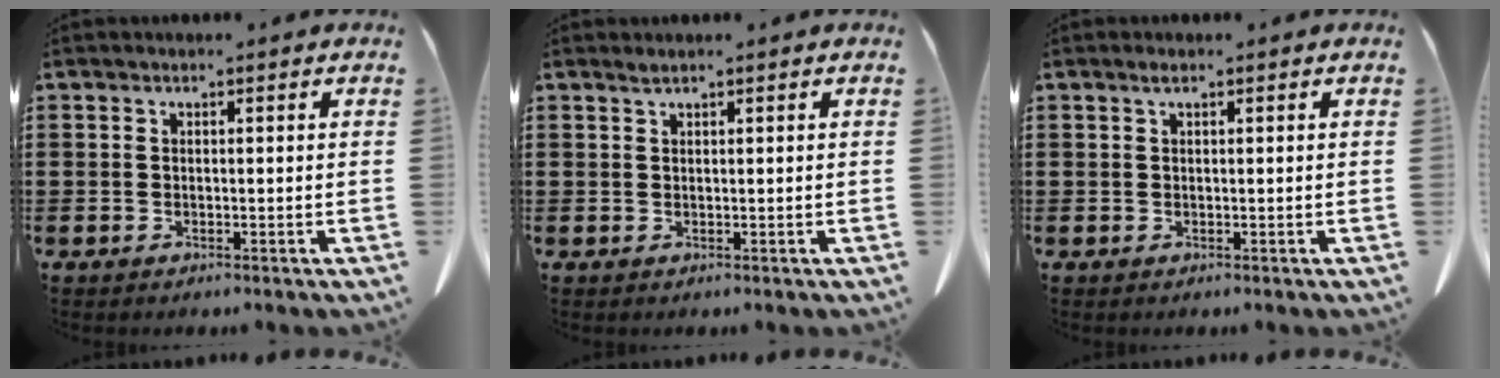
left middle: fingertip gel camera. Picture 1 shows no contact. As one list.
[{"total": 0.7, "force": [0.5, 0.0, 0.5], "torque": [-0.010, -0.001, 0.011]}, {"total": 0.6, "force": [0.3, 0.1, 0.5], "torque": [-0.012, 0.001, 0.006]}]